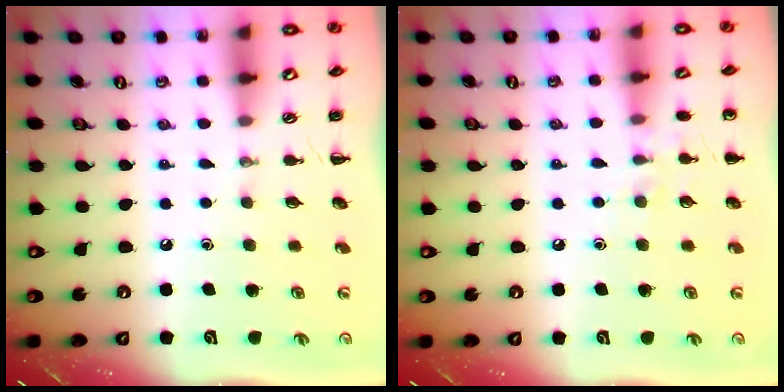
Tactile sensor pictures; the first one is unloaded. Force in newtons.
{"total": 6.6, "press": 6.4, "slide": 1.6}